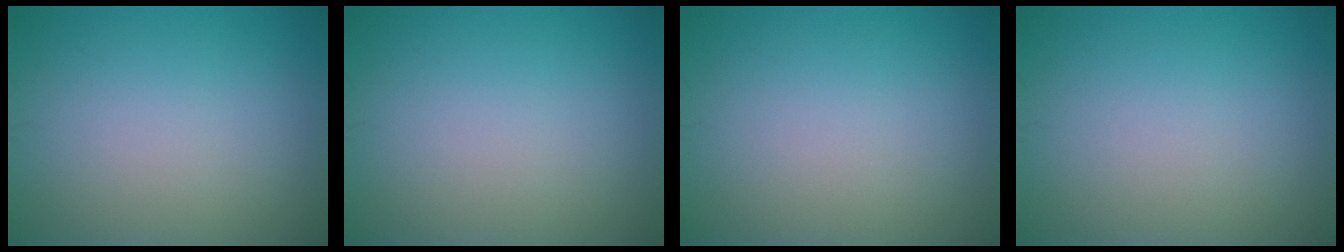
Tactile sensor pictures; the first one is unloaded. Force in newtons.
{"total": 0.0}
{"total": 0.0}
{"total": 0.0}